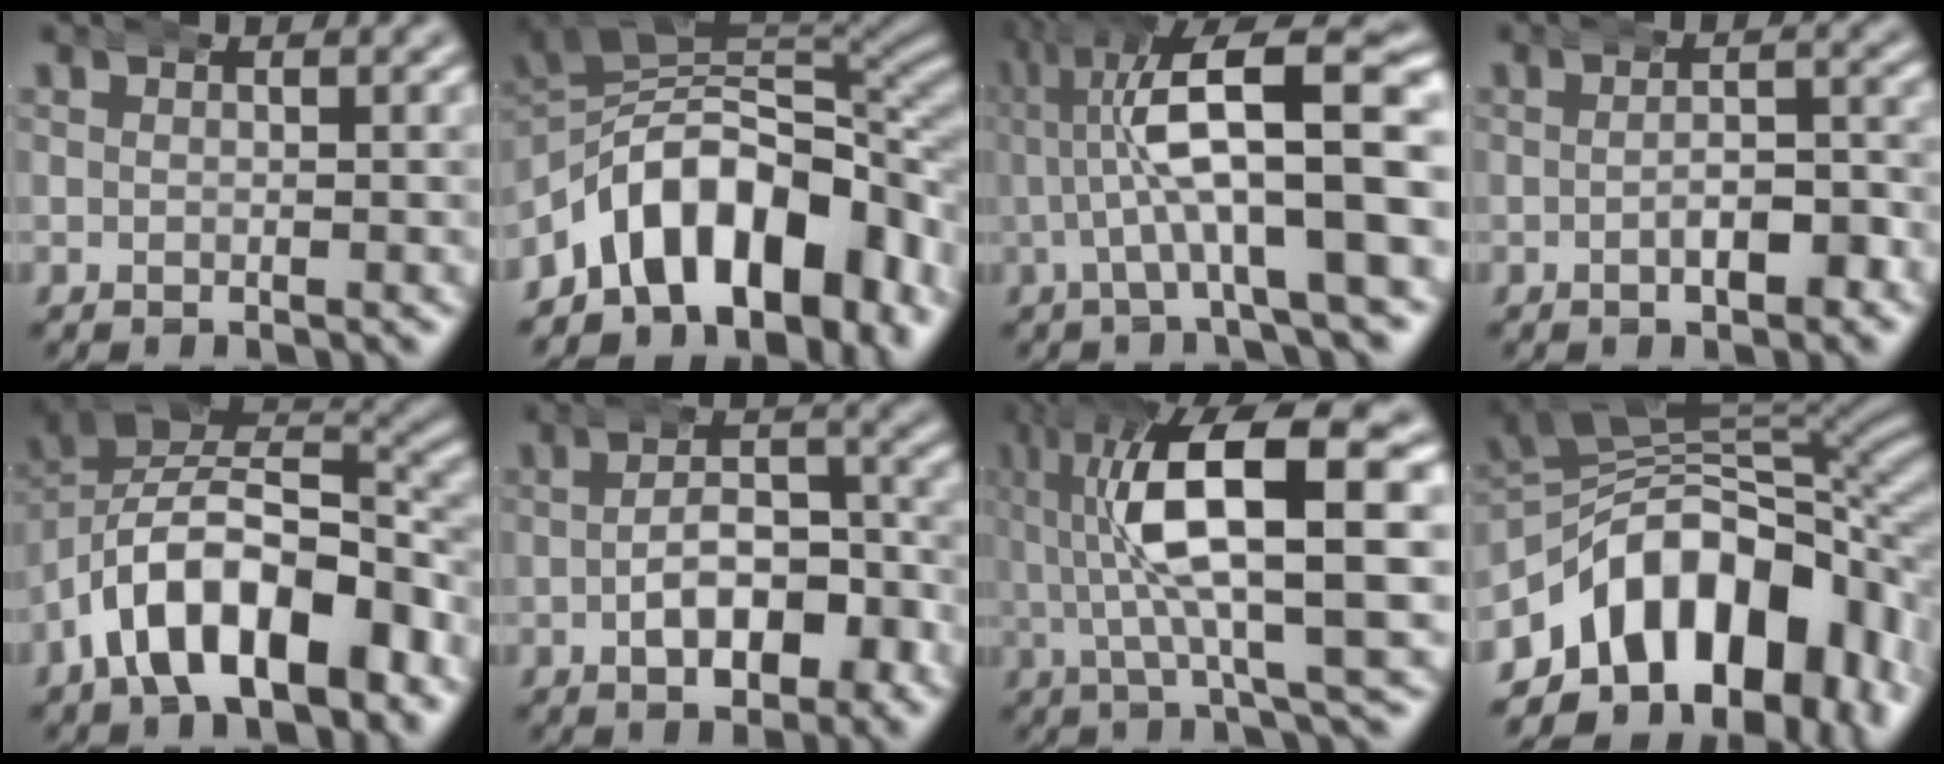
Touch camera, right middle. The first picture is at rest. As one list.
[{"total": 16.3, "force": [-4.7, 10.5, 11.5], "torque": [-0.177, -0.021, -0.067]}, {"total": 12.0, "force": [1.7, 4.7, 10.9], "torque": [-0.160, 0.007, 0.021]}, {"total": 3.7, "force": [-1.7, 1.5, 2.9], "torque": [-0.031, 0.005, -0.034]}, {"total": 13.4, "force": [-5.0, 8.9, 8.8], "torque": [-0.170, -0.029, -0.068]}, {"total": 6.5, "force": [-2.9, 3.3, 4.8], "torque": [-0.049, -0.002, -0.045]}, {"total": 12.5, "force": [2.9, 4.0, 11.5], "torque": [-0.192, 0.016, 0.042]}, {"total": 21.8, "force": [-4.8, 15.7, 14.3], "torque": [-0.246, -0.028, -0.071]}]